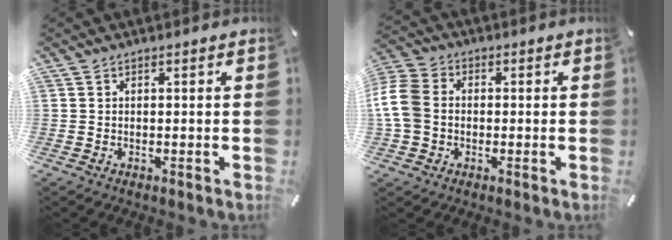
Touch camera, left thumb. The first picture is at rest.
{"total": 9.6, "force": [-0.2, 7.8, 5.6], "torque": [-0.140, 0.015, -0.001]}